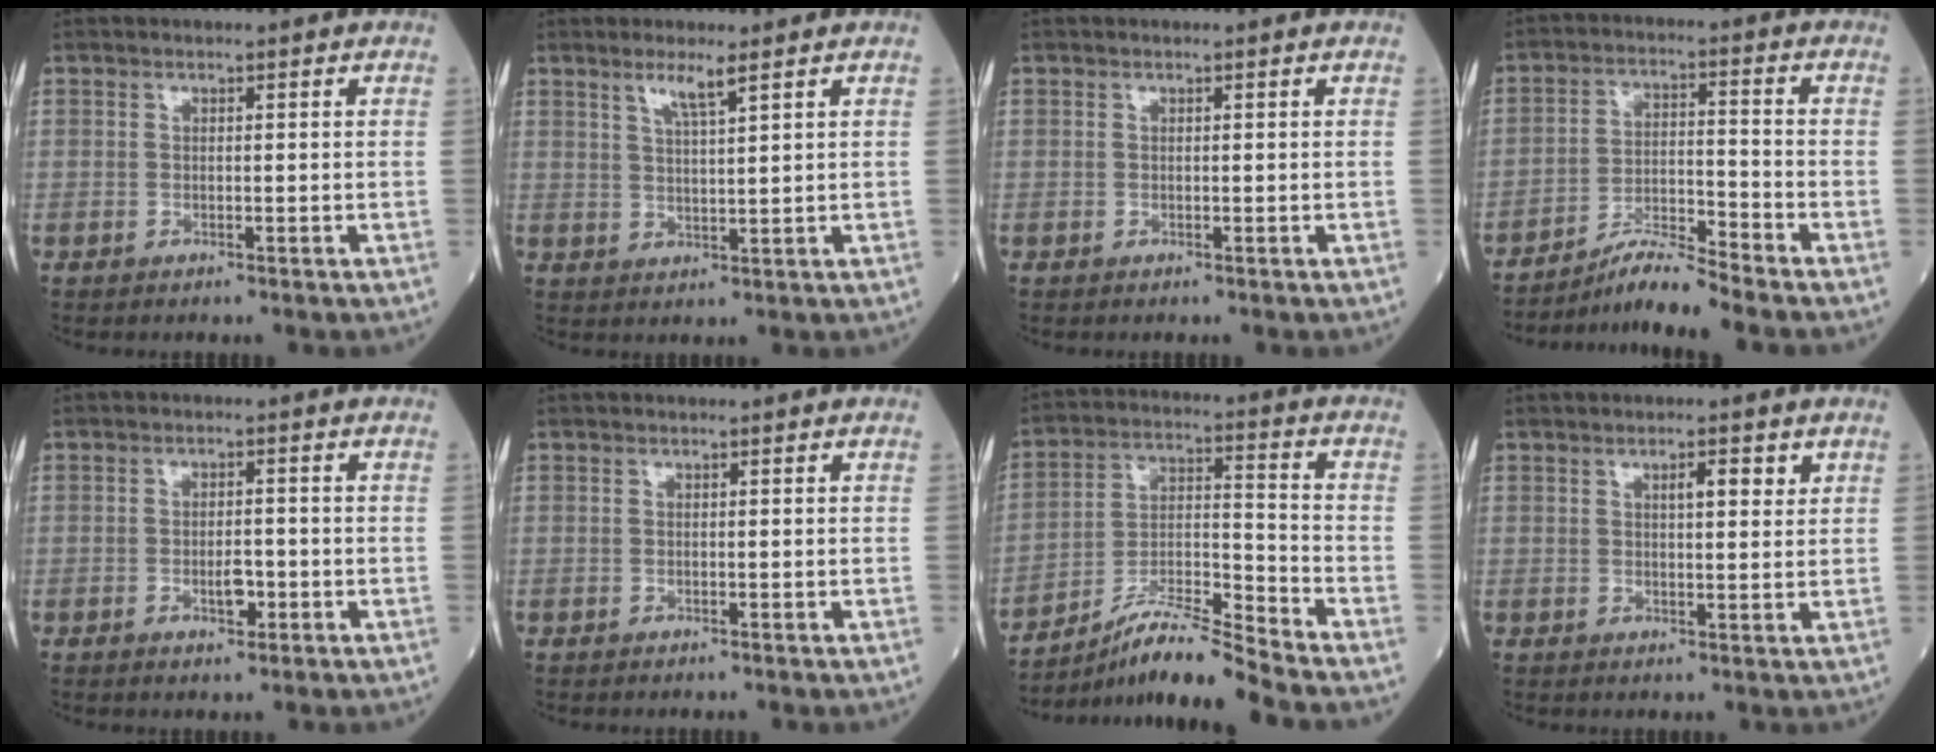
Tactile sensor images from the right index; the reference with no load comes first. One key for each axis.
{"total": 3.5, "fx": 2.3, "fy": -0.2, "fz": 2.6, "tx": -0.054, "ty": -0.002, "tz": 0.046}
{"total": 0.0}
{"total": 6.9, "fx": -6.4, "fy": -1.5, "fz": 2.2, "tx": -0.042, "ty": -0.013, "tz": -0.116}
{"total": 3.0, "fx": -1.2, "fy": 1.2, "fz": 2.4, "tx": -0.040, "ty": 0.002, "tz": -0.016}
{"total": 0.0}
{"total": 11.3, "fx": -10.2, "fy": -1.7, "fz": 4.6, "tx": -0.085, "ty": 0.002, "tz": -0.186}
{"total": 3.1, "fx": 1.6, "fy": 0.8, "fz": 2.6, "tx": -0.039, "ty": 0.000, "tz": 0.022}